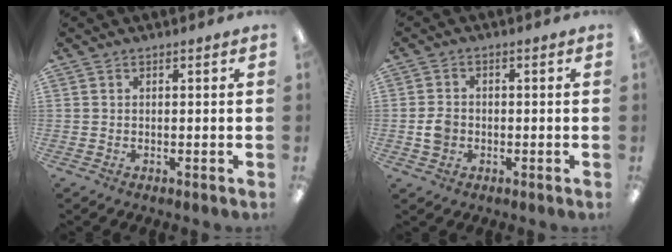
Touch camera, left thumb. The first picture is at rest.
{"total": 3.9, "force": [-0.7, 3.2, 2.1], "torque": [-0.036, 0.007, -0.012]}